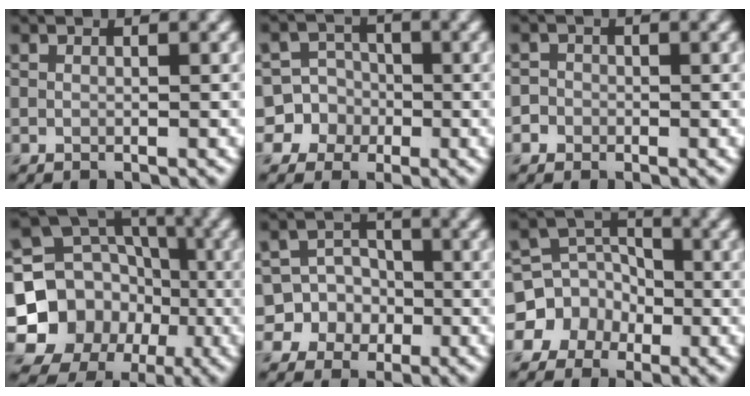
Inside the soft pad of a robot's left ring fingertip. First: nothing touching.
{"total": 6.8, "force": [-2.0, 6.5, 0.4], "torque": [0.004, 0.014, -0.062]}
{"total": 1.7, "force": [-0.7, 1.5, 0.3], "torque": [0.006, 0.009, -0.017]}
{"total": 13.4, "force": [-3.2, 12.3, 4.4], "torque": [-0.094, -0.020, -0.071]}
{"total": 6.8, "force": [-2.0, 6.4, 0.8], "torque": [0.000, 0.014, -0.055]}
{"total": 6.5, "force": [-2.6, 5.8, 1.1], "torque": [0.002, 0.009, -0.066]}